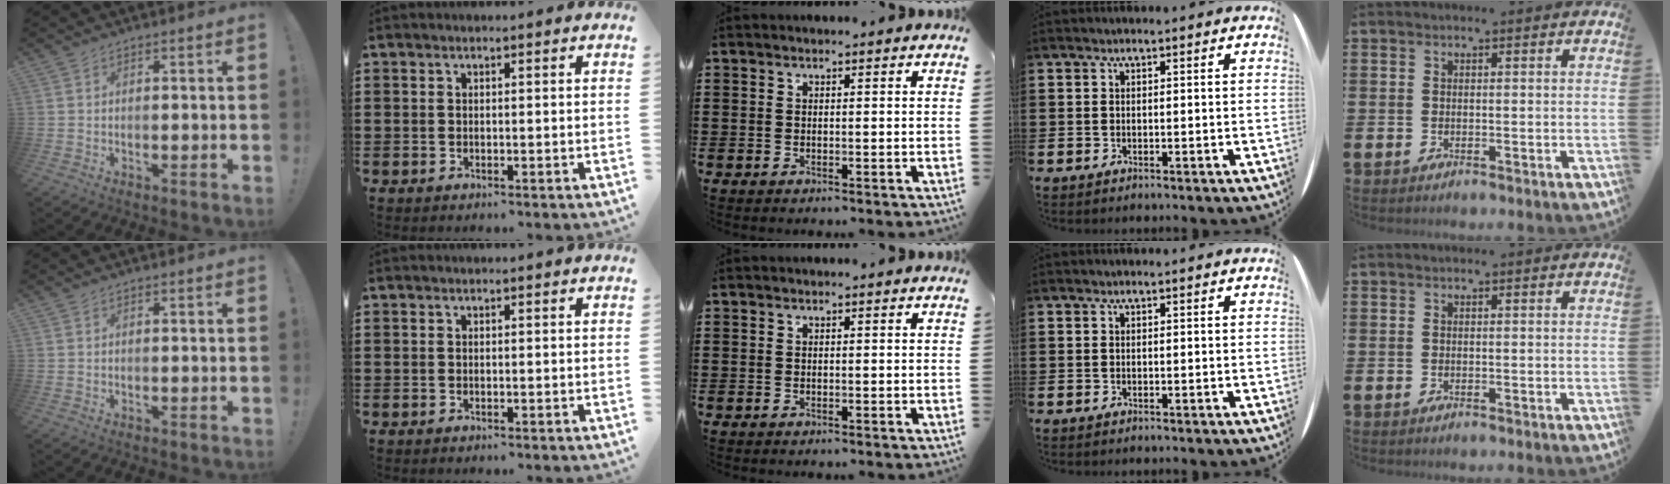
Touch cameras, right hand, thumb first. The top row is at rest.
{}